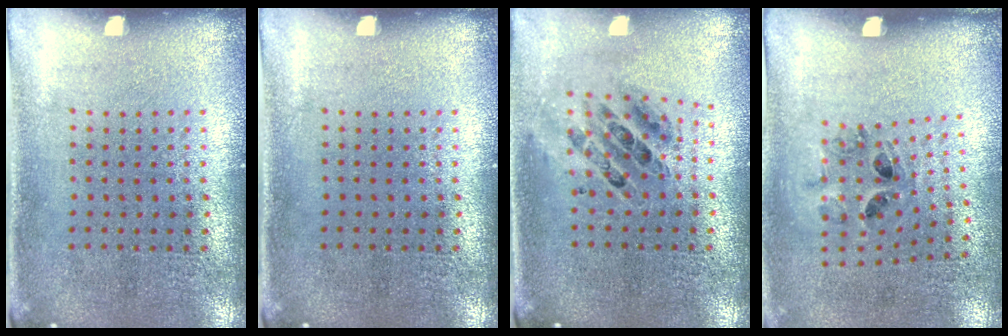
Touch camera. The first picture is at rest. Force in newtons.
{"total": 0.0}
{"total": 0.6, "press": 0.6, "slide": 0.1}
{"total": 1.2, "press": 0.8, "slide": 0.9}